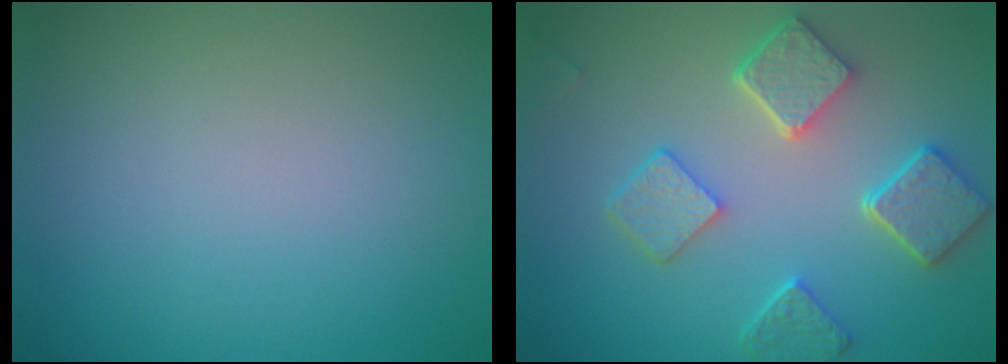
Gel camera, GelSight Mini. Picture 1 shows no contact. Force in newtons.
{"total": 5.4, "press": 4.3, "slide": 3.2}